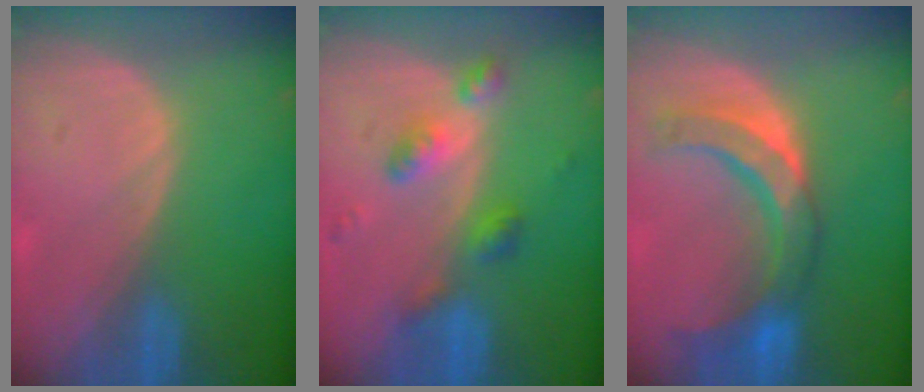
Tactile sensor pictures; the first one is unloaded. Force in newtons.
{"total": 6.0, "press": 5.3, "slide": 2.9}
{"total": 9.0, "press": 8.8, "slide": 1.8}